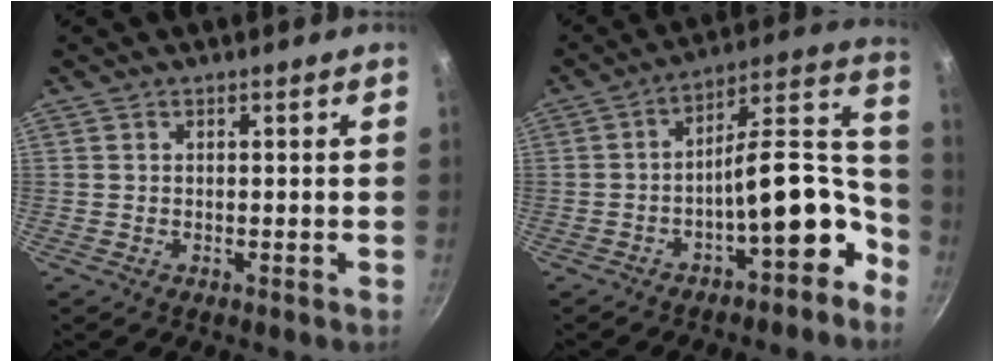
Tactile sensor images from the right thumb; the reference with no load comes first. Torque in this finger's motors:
{"motor_torque": [2.73, 2.28, 2.73, -0.01, 0.31]}